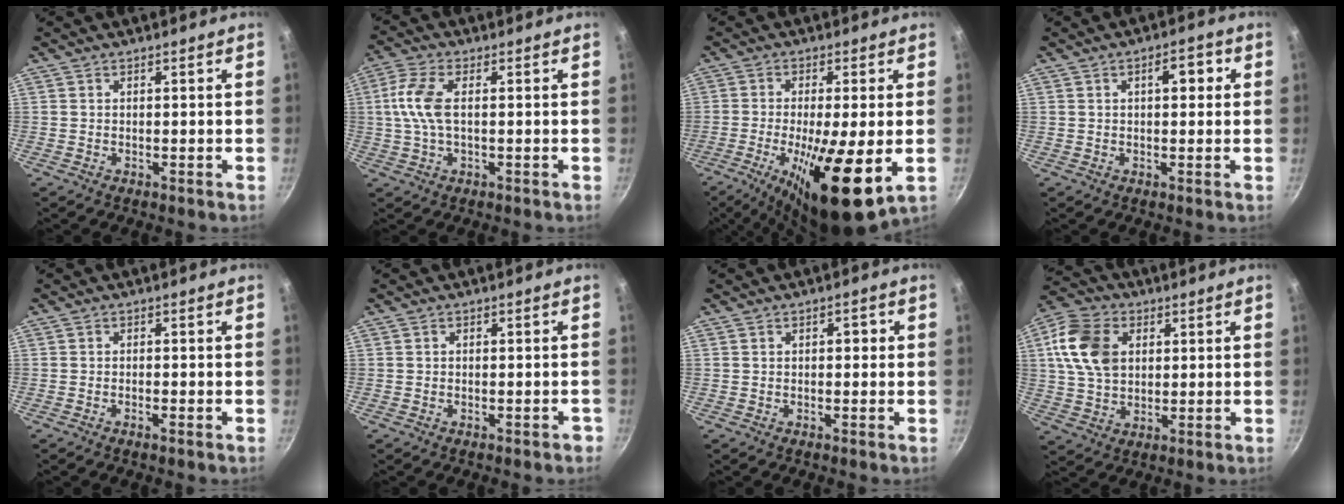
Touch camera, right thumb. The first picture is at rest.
{"total": 7.6, "force": [0.6, 3.4, 6.8], "torque": [-0.156, 0.013, 0.006]}
{"total": 16.5, "force": [-4.0, 4.0, 15.4], "torque": [-0.261, -0.013, -0.061]}
{"total": 4.5, "force": [1.1, 2.3, 3.7], "torque": [-0.035, 0.009, 0.012]}
{"total": 0.8, "force": [-0.6, 0.0, 0.6], "torque": [-0.020, 0.004, -0.013]}
{"total": 1.1, "force": [-0.8, 0.6, 0.4], "torque": [0.004, 0.015, -0.002]}
{"total": 2.0, "force": [0.3, 1.2, 1.6], "torque": [-0.014, 0.006, 0.002]}
{"total": 12.9, "force": [3.1, 9.2, 8.6], "torque": [-0.145, 0.001, 0.050]}